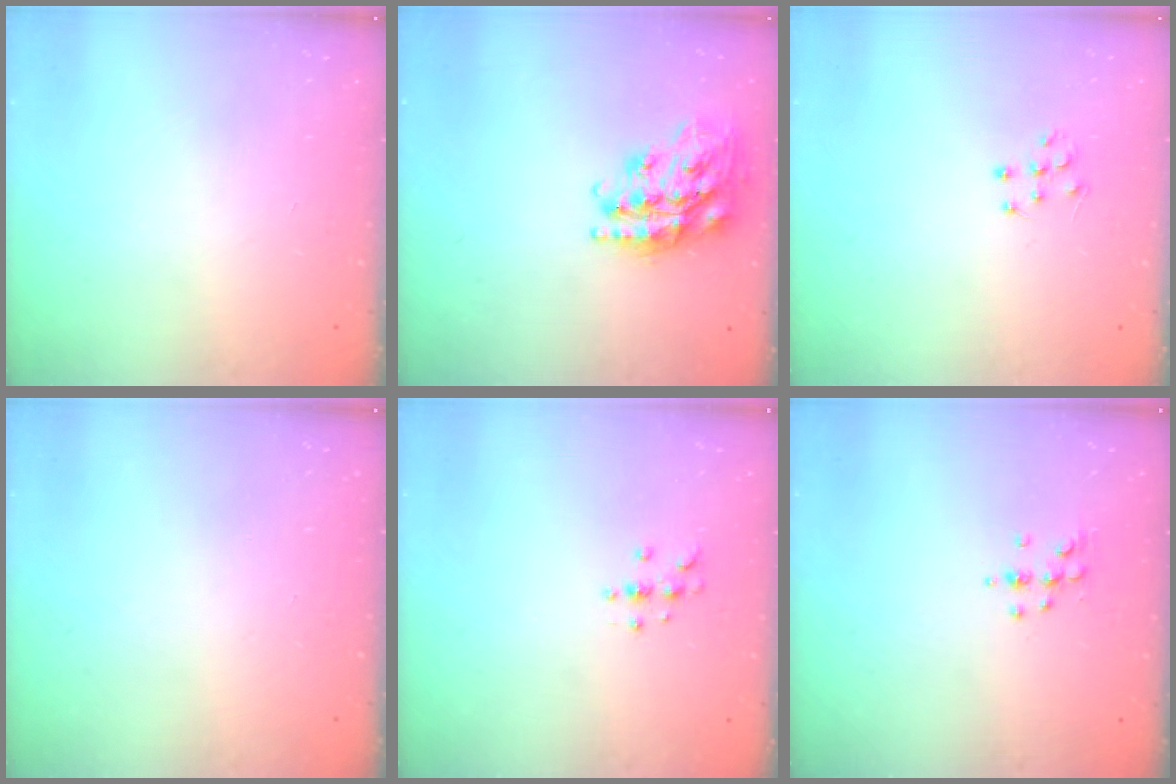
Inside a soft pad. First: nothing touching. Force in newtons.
{"total": 21.4, "press": 21.4, "slide": 1.6}
{"total": 6.1, "press": 6.1, "slide": 0.4}
{"total": 0.0}
{"total": 3.0, "press": 3.0, "slide": 0.4}
{"total": 5.0, "press": 4.8, "slide": 1.4}